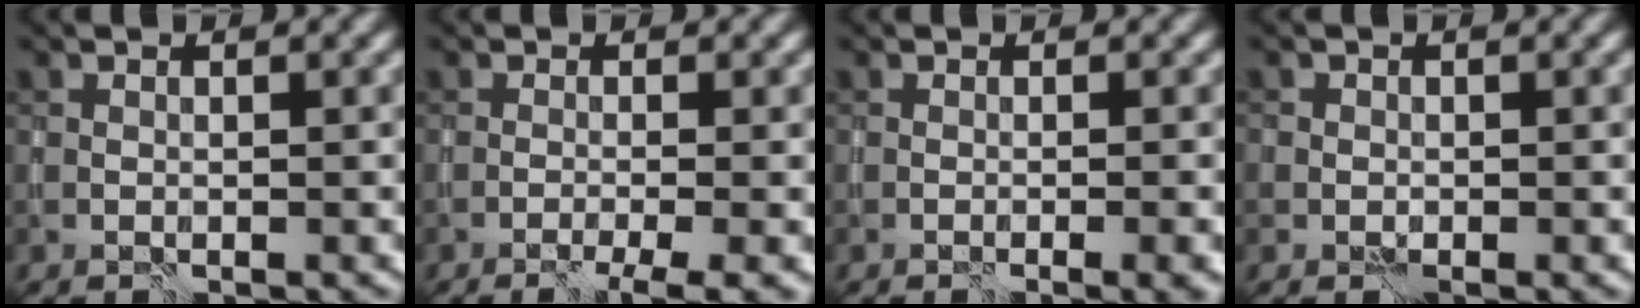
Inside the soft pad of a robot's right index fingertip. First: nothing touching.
{"total": 2.9, "force": [-1.4, 0.3, 2.5], "torque": [-0.036, -0.008, -0.025]}
{"total": 1.5, "force": [-0.5, 0.1, 1.4], "torque": [-0.011, -0.004, -0.009]}
{"total": 1.3, "force": [0.1, 1.2, 0.3], "torque": [-0.006, -0.001, 0.003]}